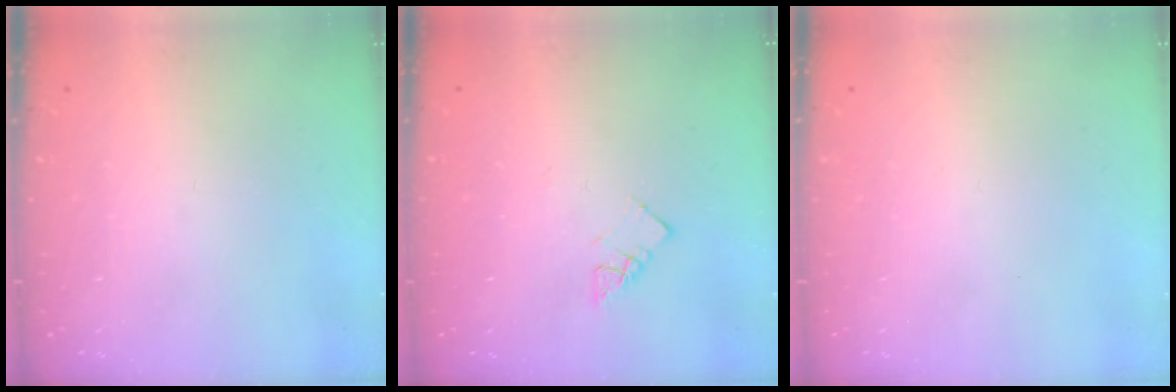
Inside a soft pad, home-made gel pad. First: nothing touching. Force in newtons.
{"total": 3.6, "press": 3.5, "slide": 0.2}
{"total": 1.6, "press": 1.6, "slide": 0.1}